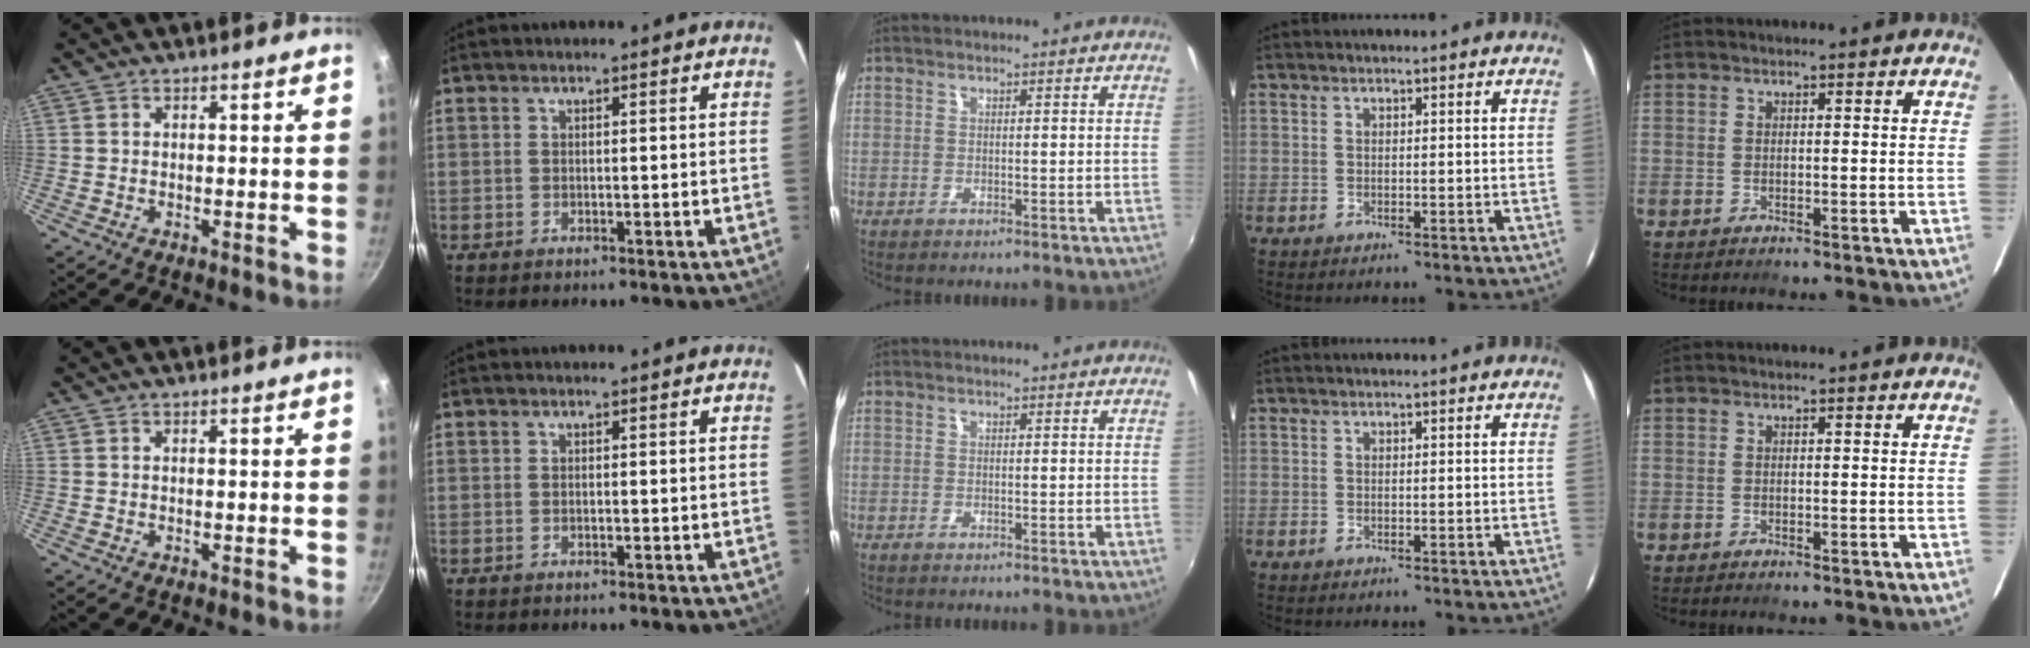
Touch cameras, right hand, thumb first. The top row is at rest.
{}